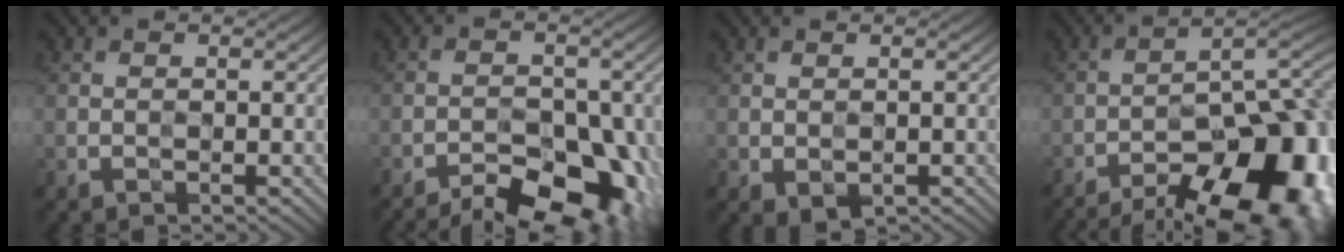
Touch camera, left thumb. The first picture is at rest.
{"total": 11.6, "force": [-8.4, 5.2, 6.1], "torque": [-0.060, 0.004, -0.111]}
{"total": 2.5, "force": [-0.5, 1.8, 1.6], "torque": [-0.024, -0.007, -0.005]}
{"total": 18.6, "force": [-11.6, 7.5, 12.4], "torque": [-0.132, 0.001, -0.159]}